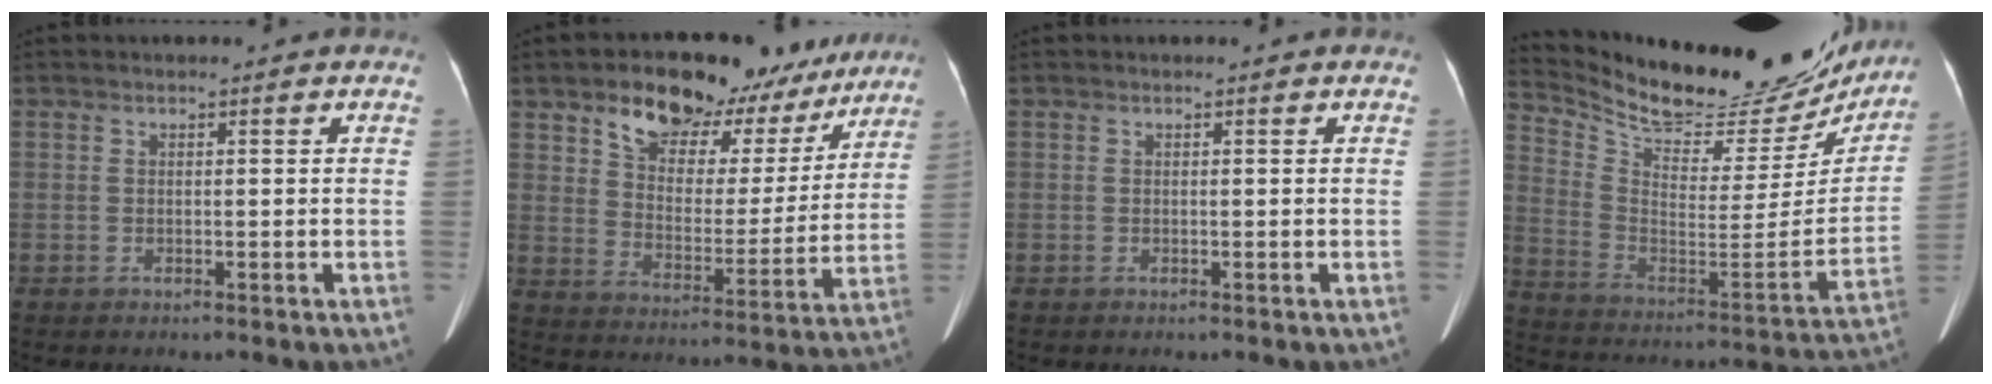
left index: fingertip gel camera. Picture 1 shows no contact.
{"total": 17.6, "force": [12.9, 8.8, 8.2], "torque": [-0.097, 0.026, 0.182]}
{"total": 0.0}
{"total": 25.5, "force": [22.8, 7.9, 8.3], "torque": [-0.152, -0.036, 0.329]}